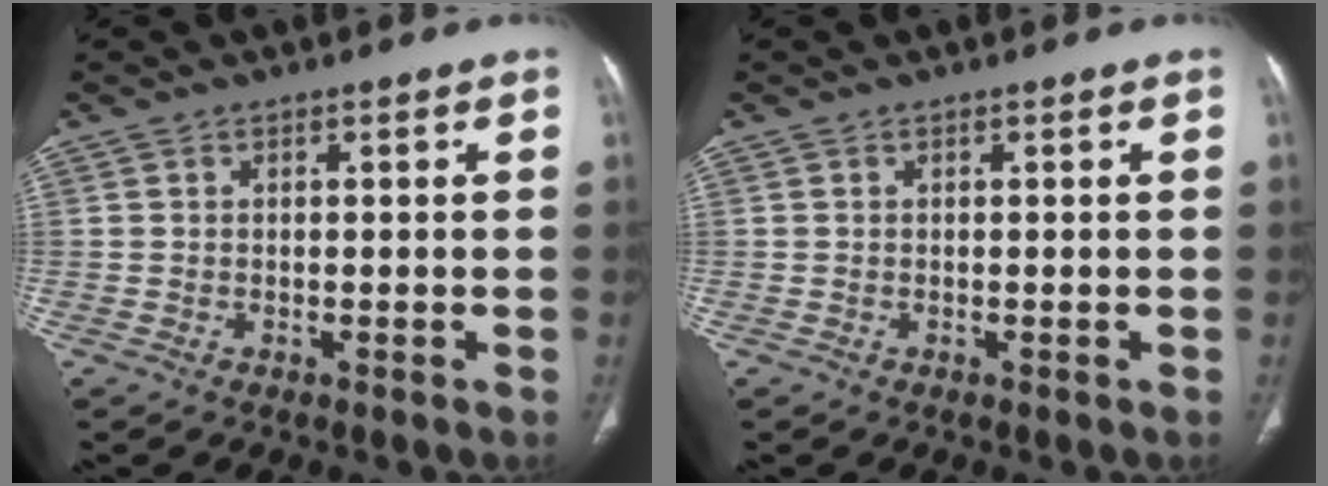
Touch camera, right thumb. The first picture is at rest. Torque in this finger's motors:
{"motor_torque": [0.04, 0.04, -0.06, -0.06, 0.00]}